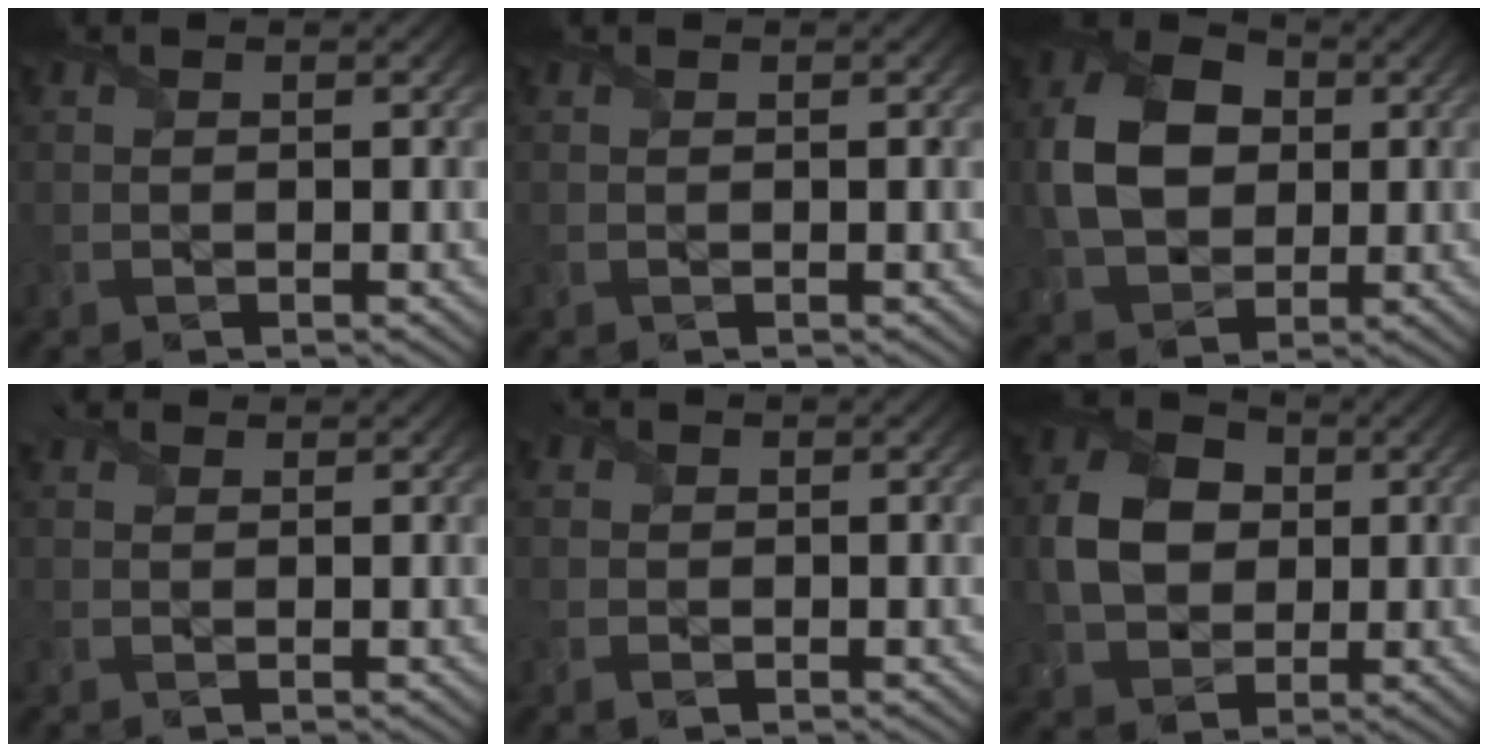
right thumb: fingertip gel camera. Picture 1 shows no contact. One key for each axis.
{"total": 0.0}
{"total": 9.6, "fx": 0.9, "fy": 7.2, "fz": 6.2, "tx": -0.147, "ty": 0.008, "tz": 0.014}
{"total": 1.3, "fx": 1.1, "fy": 0.7, "fz": 0.4, "tx": -0.015, "ty": 0.006, "tz": 0.016}
{"total": 1.5, "fx": -0.2, "fy": 1.4, "fz": 0.5, "tx": -0.018, "ty": -0.002, "tz": -0.010}
{"total": 7.8, "fx": 0.7, "fy": 6.1, "fz": 4.7, "tx": -0.111, "ty": 0.010, "tz": 0.007}